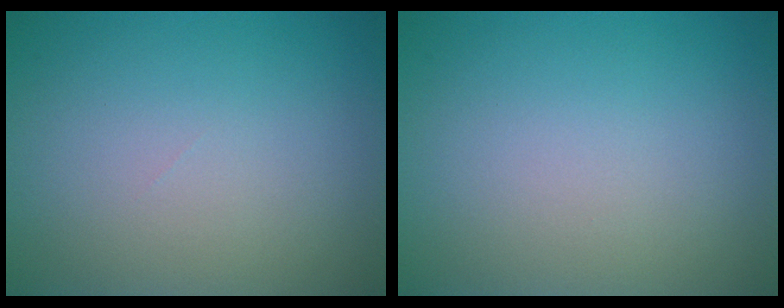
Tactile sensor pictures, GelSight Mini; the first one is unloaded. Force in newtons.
{"total": 0.0}